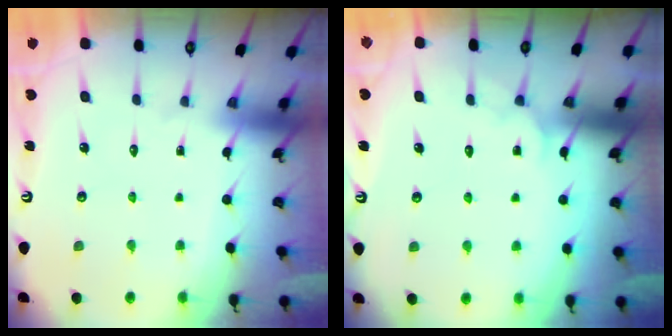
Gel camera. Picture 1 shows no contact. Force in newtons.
{"total": 3.0, "press": 3.0, "slide": 0.3}